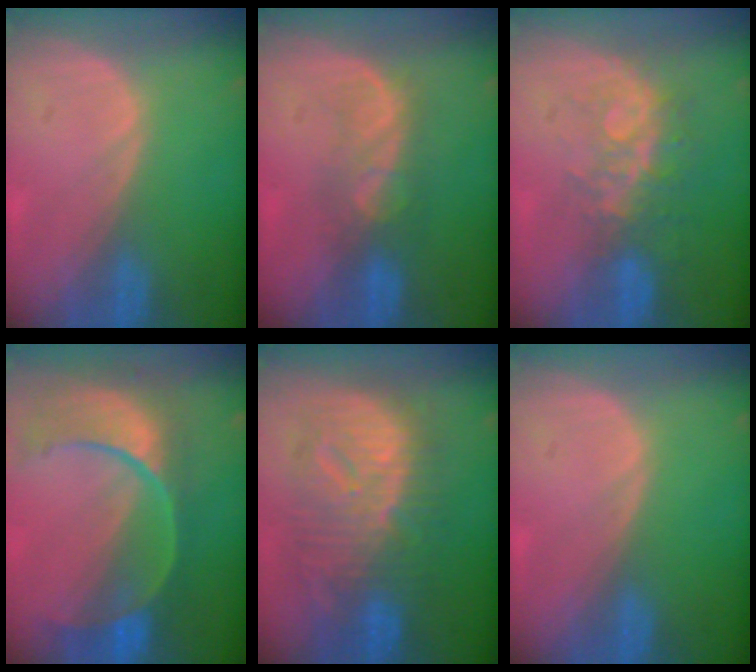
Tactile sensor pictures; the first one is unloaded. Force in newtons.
{"total": 5.2, "press": 5.1, "slide": 1.3}
{"total": 8.4, "press": 6.9, "slide": 4.8}
{"total": 11.3, "press": 9.5, "slide": 6.1}
{"total": 12.1, "press": 12.0, "slide": 1.2}
{"total": 0.0}